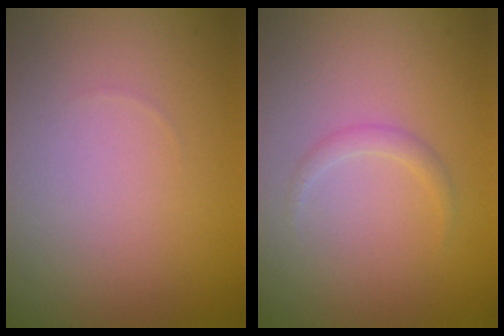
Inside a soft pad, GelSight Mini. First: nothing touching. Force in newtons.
{"total": 1.0, "press": 1.0, "slide": 0.1}